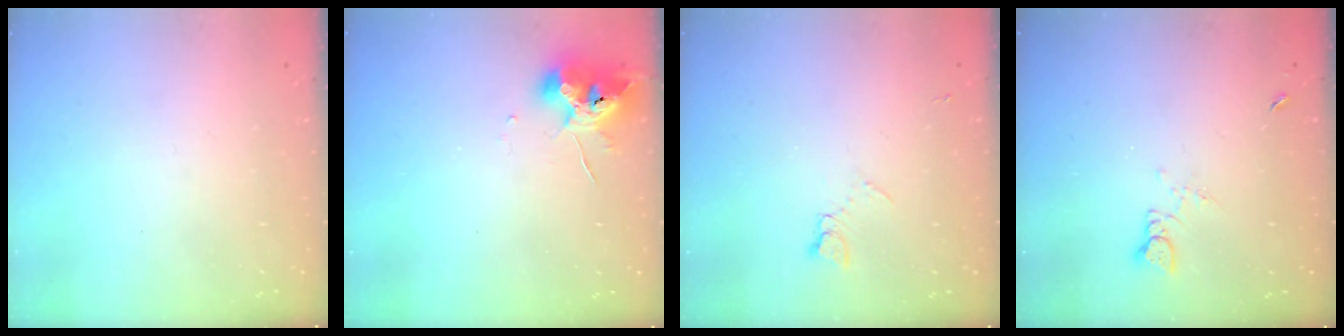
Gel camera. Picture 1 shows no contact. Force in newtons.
{"total": 9.7, "press": 9.6, "slide": 1.2}
{"total": 3.3, "press": 3.3, "slide": 0.5}
{"total": 1.0, "press": 1.0, "slide": 0.1}